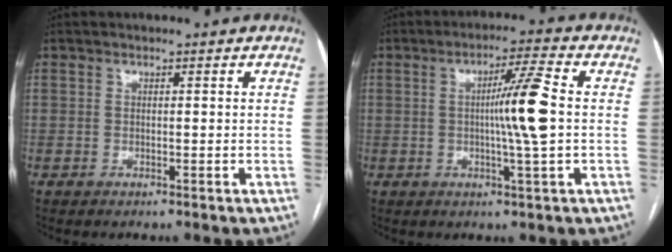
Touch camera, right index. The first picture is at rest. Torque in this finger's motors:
{"motor_torque": [0.25, -0.06, 0.25, 0.12]}